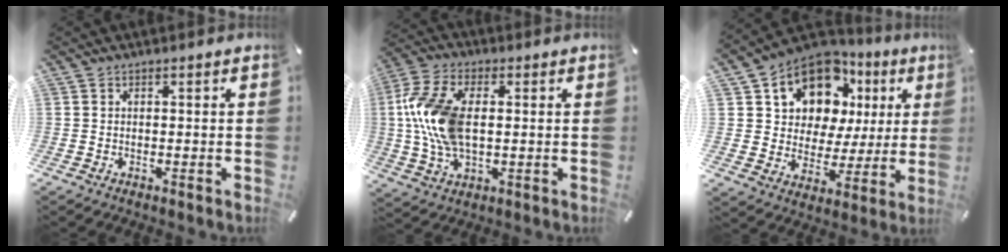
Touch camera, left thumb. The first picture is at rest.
{"total": 13.9, "force": [1.0, 8.2, 11.2], "torque": [-0.253, 0.004, 0.016]}
{"total": 12.4, "force": [7.4, 9.1, 3.9], "torque": [-0.086, -0.057, 0.138]}